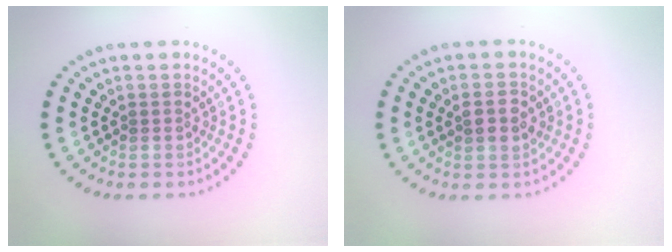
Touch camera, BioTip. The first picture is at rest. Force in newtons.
{"total": 2.1, "press": 2.1, "slide": 0.2}